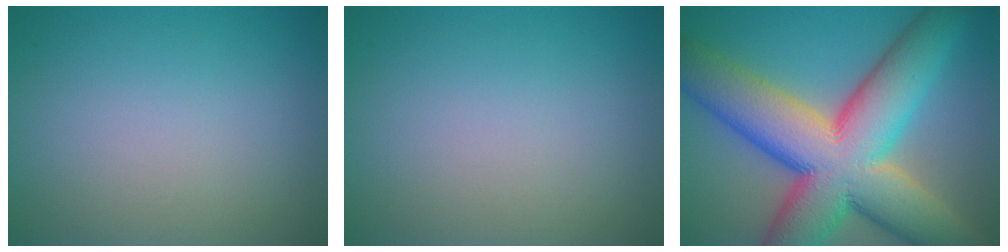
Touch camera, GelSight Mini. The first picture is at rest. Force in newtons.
{"total": 0.0}
{"total": 16.2, "press": 16.2, "slide": 0.8}